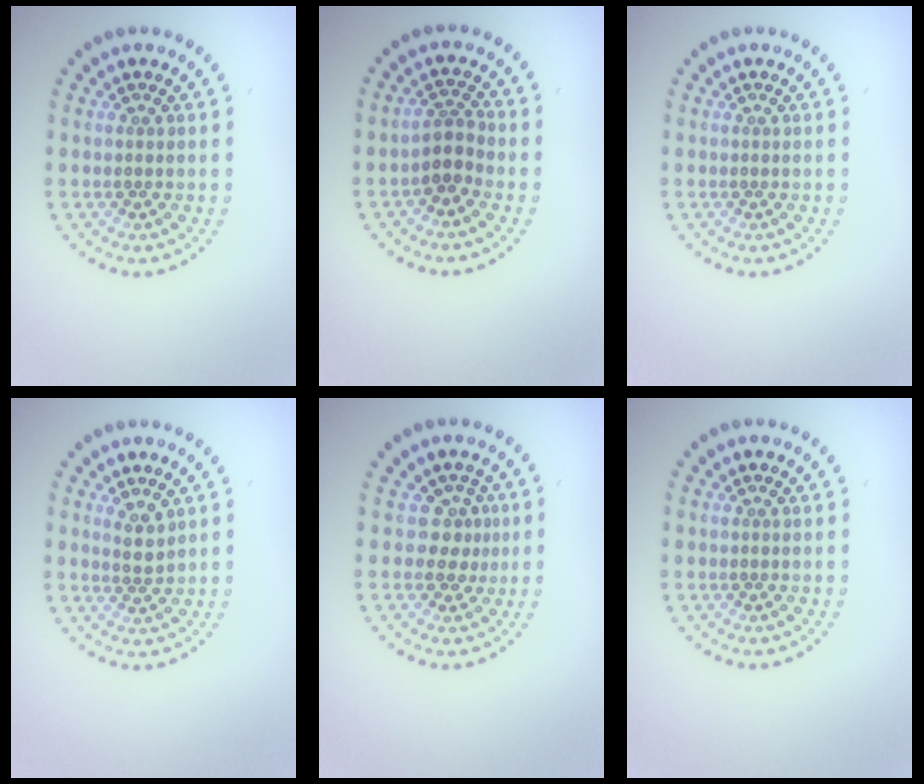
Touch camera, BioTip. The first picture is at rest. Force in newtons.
{"total": 2.2, "press": 1.8, "slide": 1.3}
{"total": 0.0}
{"total": 1.6, "press": 1.2, "slide": 1.0}
{"total": 2.3, "press": 1.5, "slide": 1.7}
{"total": 0.0}